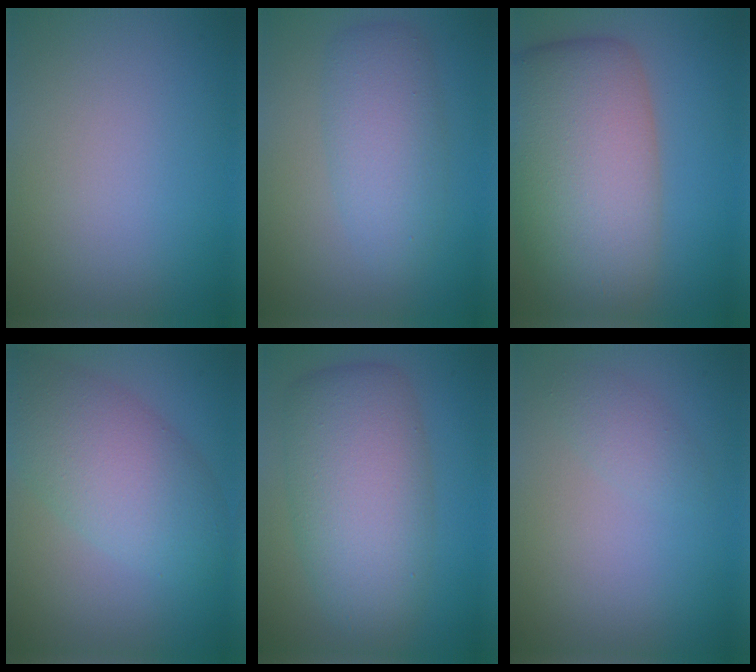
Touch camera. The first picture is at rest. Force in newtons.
{"total": 4.4, "press": 4.4, "slide": 0.2}
{"total": 12.0, "press": 12.0, "slide": 0.5}
{"total": 6.6, "press": 6.6, "slide": 0.3}
{"total": 8.7, "press": 8.7, "slide": 0.4}
{"total": 1.4, "press": 1.4, "slide": 0.1}